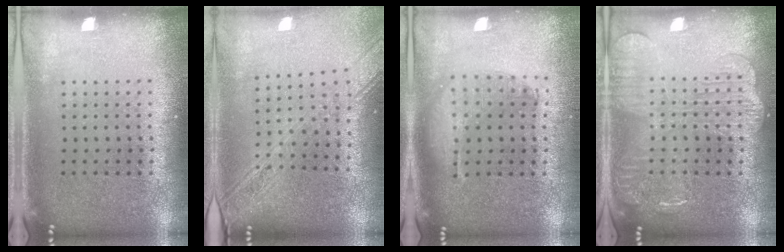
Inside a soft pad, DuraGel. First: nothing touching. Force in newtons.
{"total": 2.1, "press": 1.8, "slide": 1.1}
{"total": 1.4, "press": 1.3, "slide": 0.5}
{"total": 2.0, "press": 2.0, "slide": 0.4}